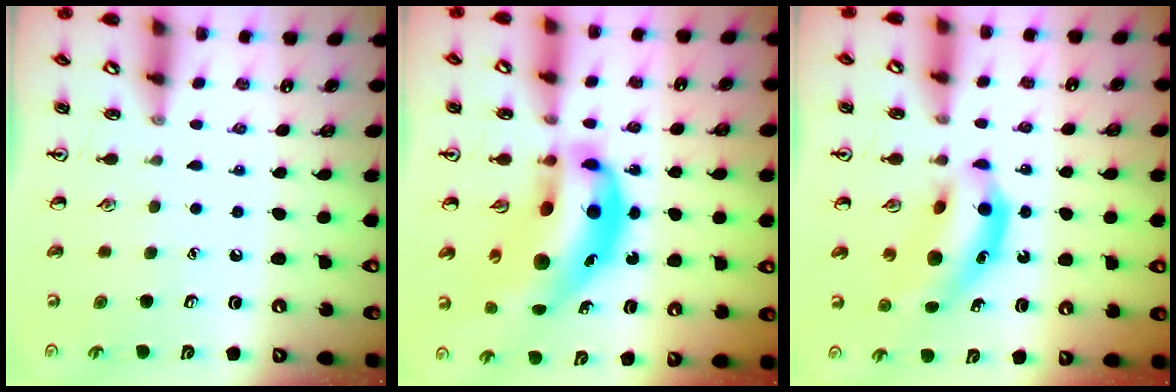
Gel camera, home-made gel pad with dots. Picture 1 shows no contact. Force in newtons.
{"total": 18.7, "press": 18.0, "slide": 5.3}
{"total": 10.7, "press": 10.2, "slide": 3.1}